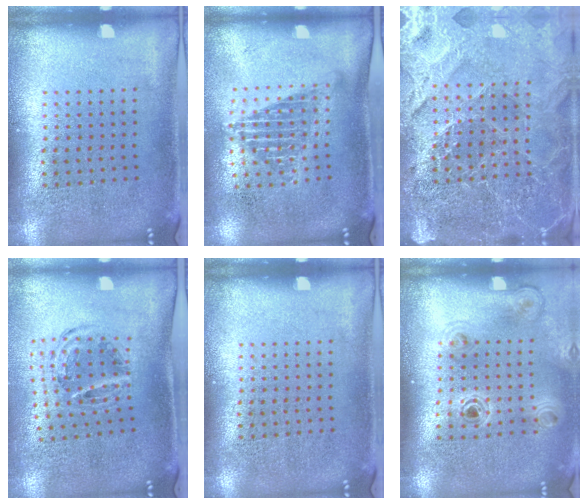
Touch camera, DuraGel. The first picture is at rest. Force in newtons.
{"total": 1.4, "press": 1.1, "slide": 0.8}
{"total": 4.4, "press": 4.1, "slide": 1.6}
{"total": 1.1, "press": 1.0, "slide": 0.3}
{"total": 0.0}
{"total": 1.1, "press": 1.1, "slide": 0.1}